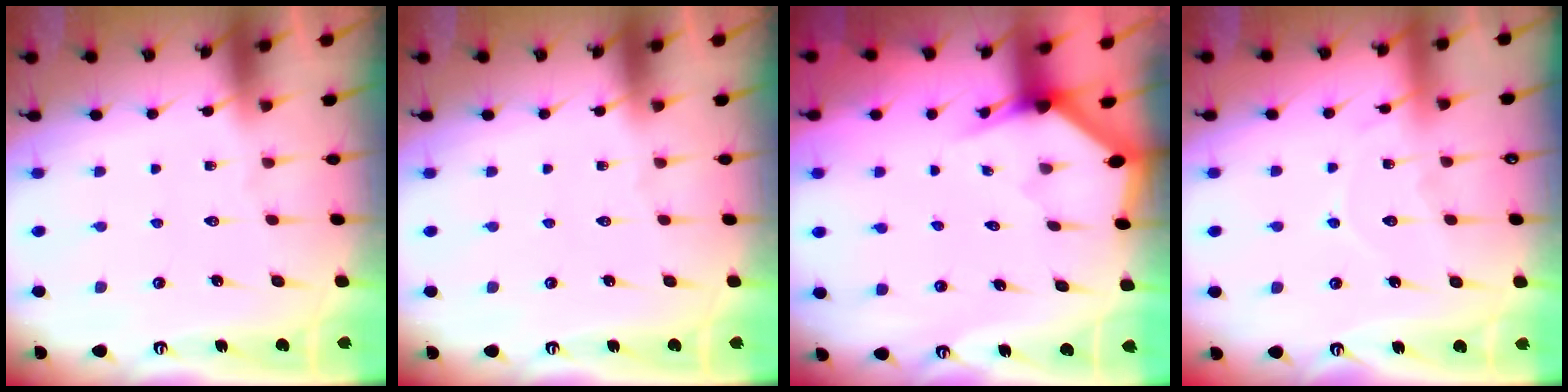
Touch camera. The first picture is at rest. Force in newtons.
{"total": 0.0}
{"total": 2.3, "press": 2.3, "slide": 0.1}
{"total": 7.3, "press": 7.3, "slide": 0.5}